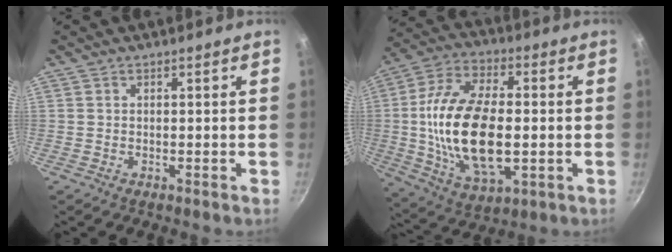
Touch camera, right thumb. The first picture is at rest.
{"total": 21.2, "force": [-0.9, 11.2, 18.0], "torque": [-0.340, 0.010, -0.015]}